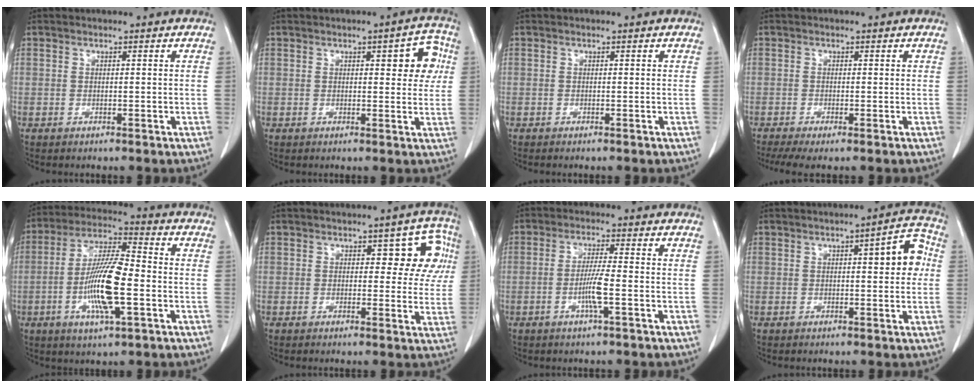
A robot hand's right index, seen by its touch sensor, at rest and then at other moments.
{"total": 5.8, "force": [1.6, 2.0, 5.2], "torque": [-0.049, 0.013, 0.015]}
{"total": 0.0}
{"total": 3.5, "force": [-2.3, 0.6, 2.6], "torque": [-0.048, -0.010, -0.041]}
{"total": 13.1, "force": [-2.9, 2.3, 12.5], "torque": [-0.243, 0.000, -0.053]}
{"total": 7.7, "force": [1.8, 4.0, 6.3], "torque": [-0.050, 0.027, 0.020]}
{"total": 4.6, "force": [-1.3, -0.2, 4.4], "torque": [-0.087, -0.002, -0.025]}
{"total": 6.6, "force": [1.0, 1.8, 6.3], "torque": [-0.073, 0.019, 0.009]}